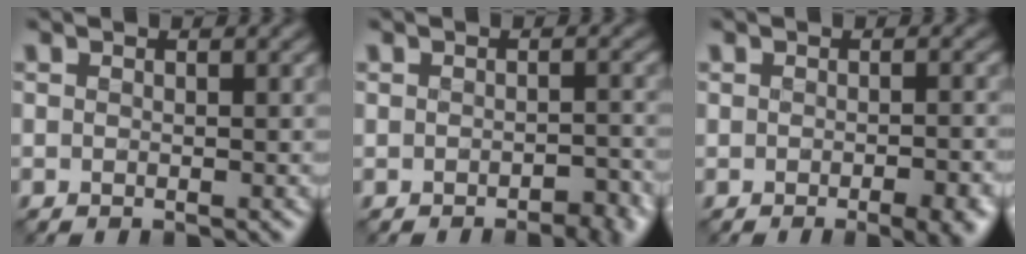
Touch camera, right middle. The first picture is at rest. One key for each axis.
{"total": 3.0, "fx": -1.8, "fy": 1.5, "fz": 1.9, "tx": -0.019, "ty": 0.001, "tz": -0.014}
{"total": 4.3, "fx": -2.3, "fy": 1.4, "fz": 3.3, "tx": -0.038, "ty": 0.000, "tz": -0.018}